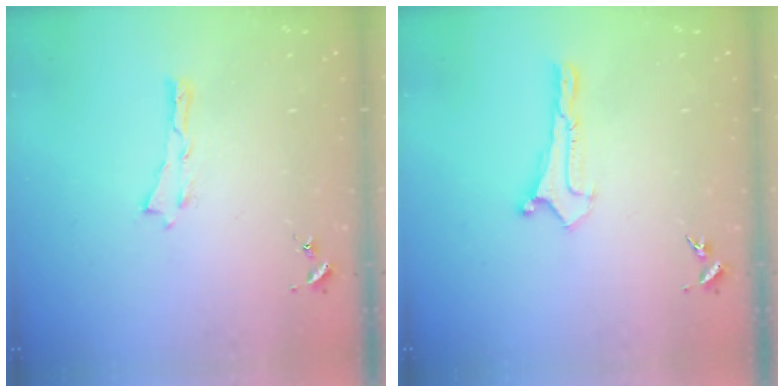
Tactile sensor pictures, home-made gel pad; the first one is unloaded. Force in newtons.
{"total": 0.0}